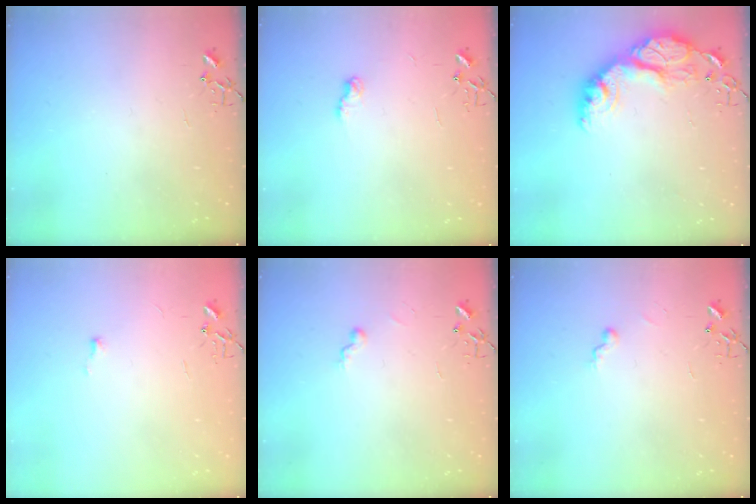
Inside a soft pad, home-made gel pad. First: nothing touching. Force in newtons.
{"total": 6.2, "press": 6.1, "slide": 0.8}
{"total": 19.9, "press": 19.8, "slide": 1.4}
{"total": 3.5, "press": 3.5, "slide": 0.5}
{"total": 4.6, "press": 4.6, "slide": 0.5}
{"total": 4.6, "press": 4.6, "slide": 0.5}